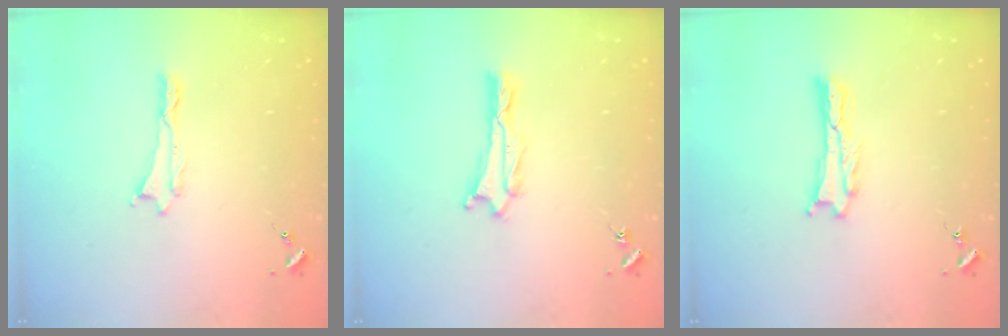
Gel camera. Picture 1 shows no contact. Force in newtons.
{"total": 1.0, "press": 1.0, "slide": 0.1}
{"total": 0.7, "press": 0.7, "slide": 0.2}